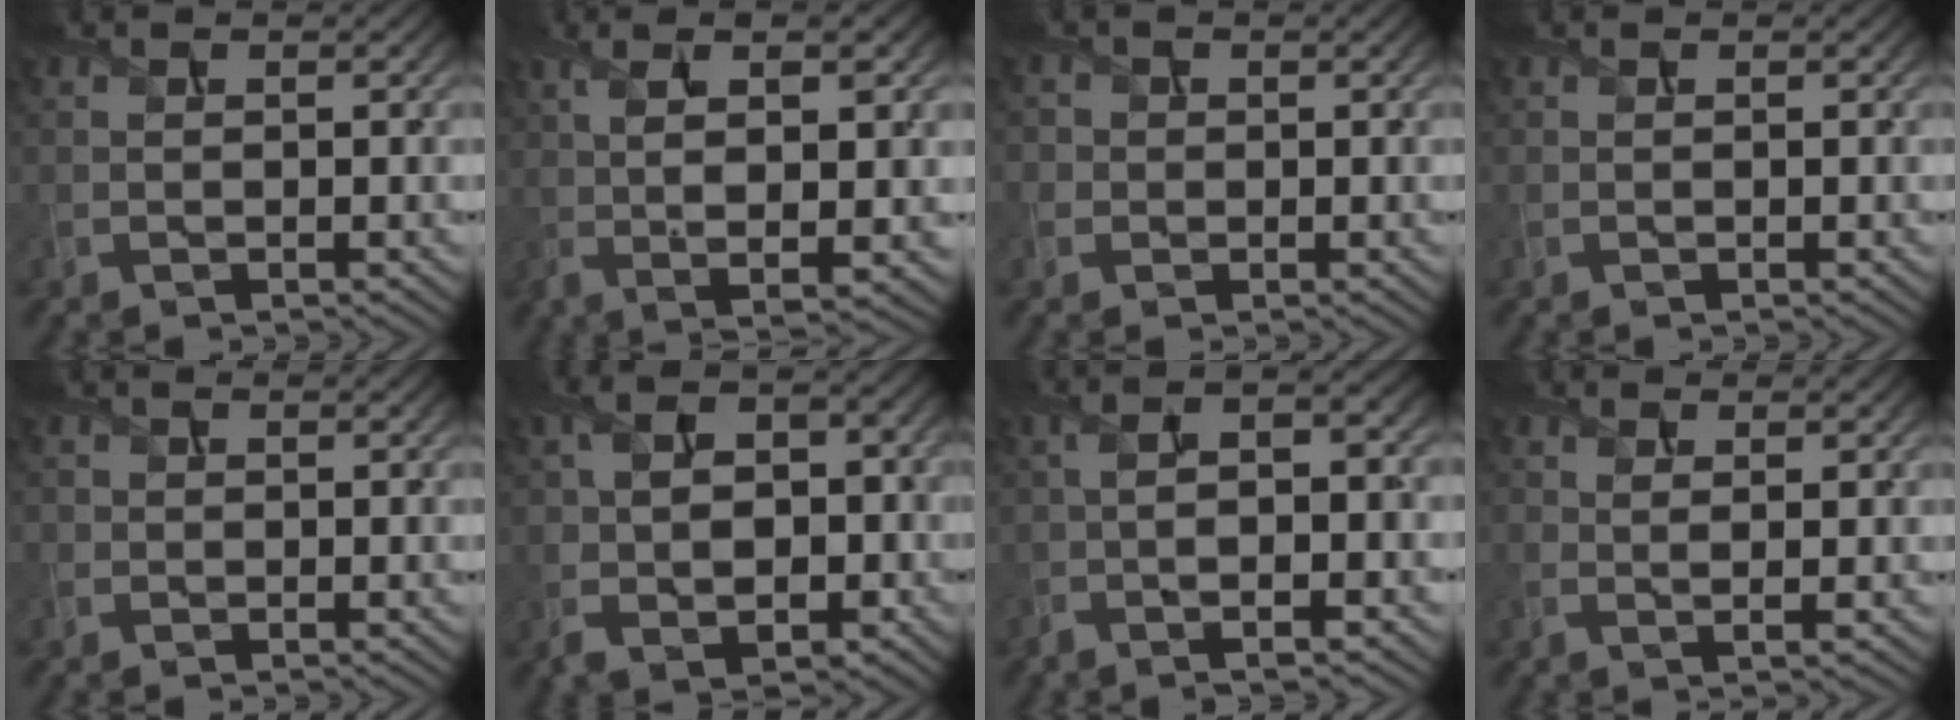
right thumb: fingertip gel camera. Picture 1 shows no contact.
{"total": 9.3, "force": [1.5, 2.5, 8.8], "torque": [-0.176, -0.002, 0.036]}
{"total": 2.0, "force": [0.1, 2.0, 0.3], "torque": [-0.008, 0.003, -0.012]}
{"total": 0.0}
{"total": 1.0, "force": [-0.2, 1.0, 0.1], "torque": [0.003, -0.003, -0.007]}
{"total": 8.6, "force": [-1.3, 5.6, 6.3], "torque": [-0.135, -0.023, -0.010]}
{"total": 8.4, "force": [-2.1, 2.6, 7.7], "torque": [-0.132, 0.000, -0.035]}
{"total": 1.6, "force": [0.4, 0.3, 1.6], "torque": [-0.035, 0.000, 0.006]}